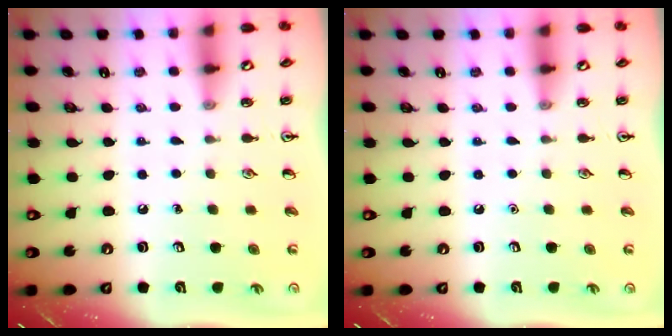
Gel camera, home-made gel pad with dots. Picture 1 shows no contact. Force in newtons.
{"total": 0.0}